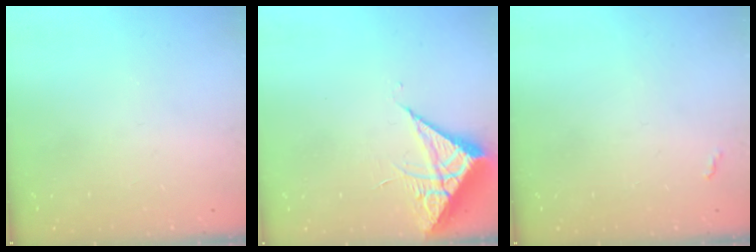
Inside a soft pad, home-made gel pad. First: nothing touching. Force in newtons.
{"total": 6.2, "press": 6.2, "slide": 0.4}
{"total": 3.2, "press": 3.2, "slide": 0.5}